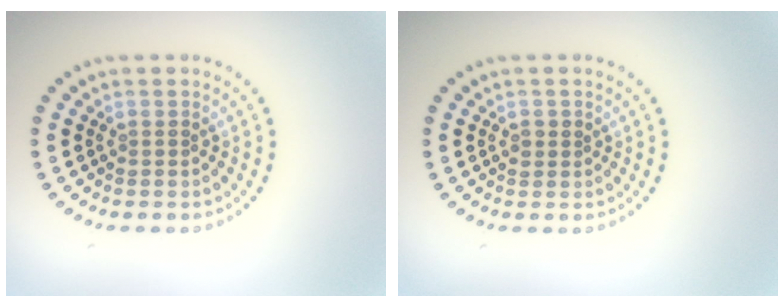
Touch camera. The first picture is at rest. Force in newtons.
{"total": 0.9, "press": 0.9, "slide": 0.2}